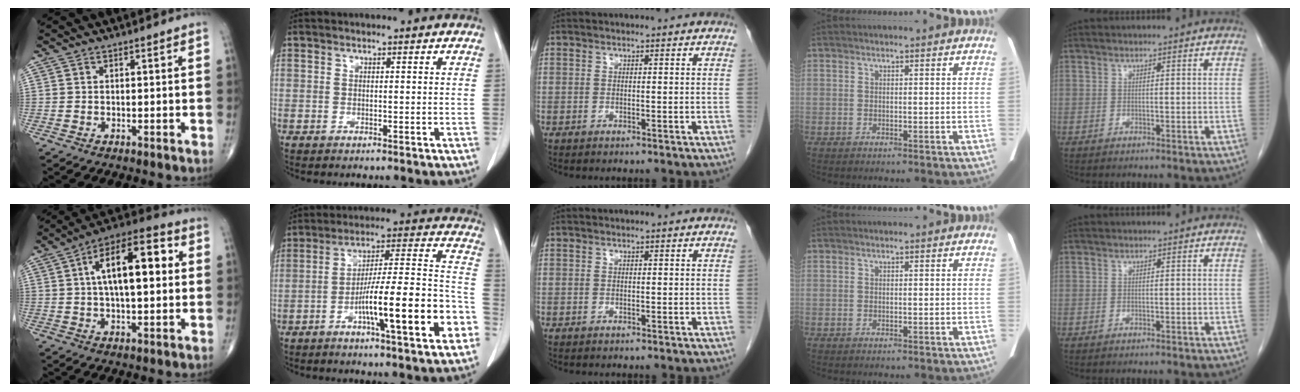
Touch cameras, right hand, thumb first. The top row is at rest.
{"thumb": {"total": 16.5, "force": [3.0, 7.0, 14.6], "torque": [-0.221, 0.024, 0.041]}, "index": {"total": 18.0, "force": [-6.9, 1.7, 16.5], "torque": [-0.238, 0.014, -0.105]}}